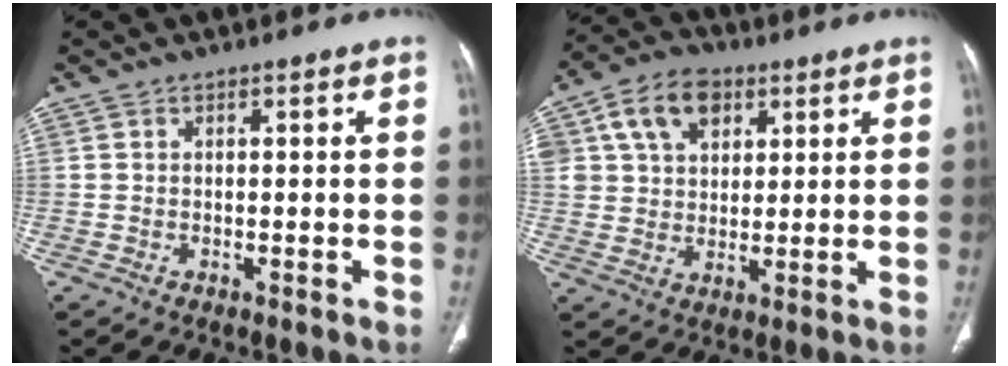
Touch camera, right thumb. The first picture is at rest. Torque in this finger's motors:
{"motor_torque": [1.34, 1.87, 1.22, 0.49, 0.12]}